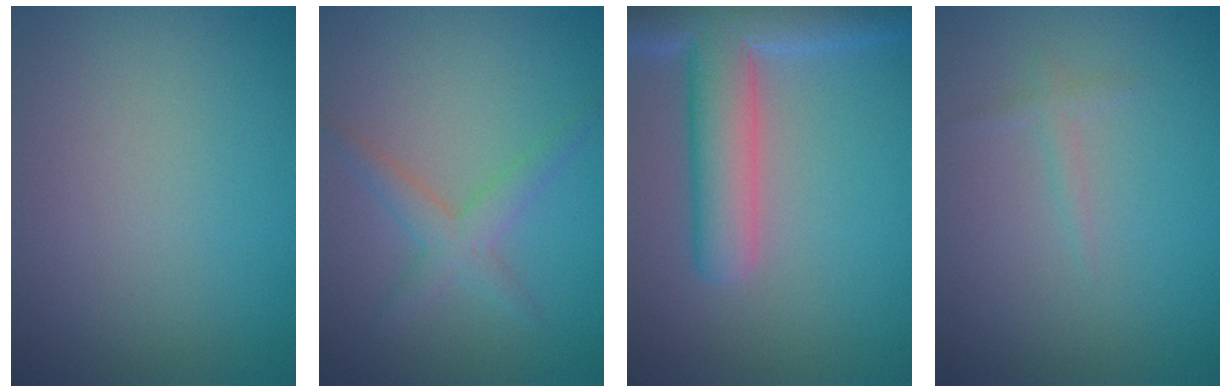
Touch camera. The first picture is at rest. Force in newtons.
{"total": 2.3, "press": 2.3, "slide": 0.1}
{"total": 7.6, "press": 7.6, "slide": 0.6}
{"total": 0.8, "press": 0.8, "slide": 0.0}